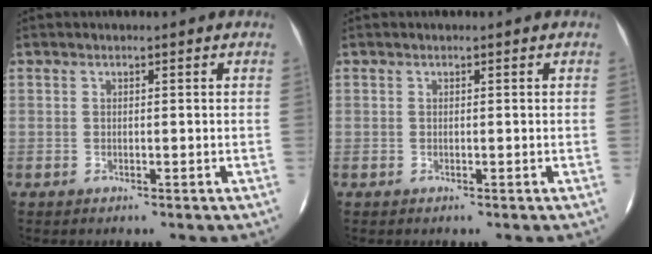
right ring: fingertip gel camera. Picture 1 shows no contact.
{"total": 0.0}